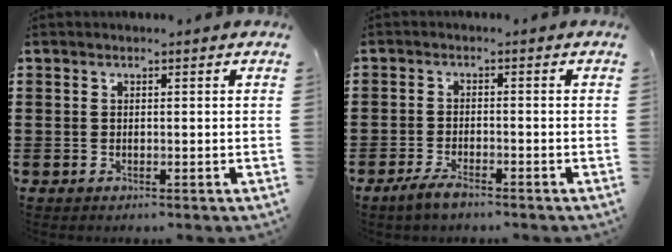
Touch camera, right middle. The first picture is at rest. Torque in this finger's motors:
{"motor_torque": [2.14, 0.00, 0.12, 0.08]}